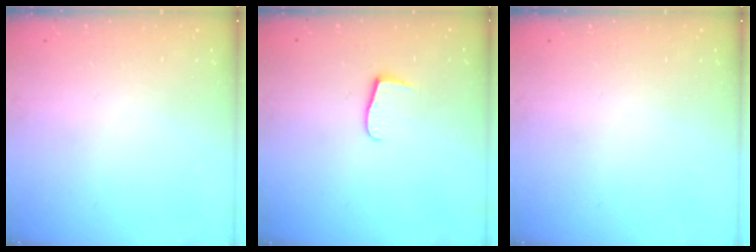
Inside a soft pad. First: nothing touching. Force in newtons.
{"total": 6.5, "press": 6.5, "slide": 0.6}
{"total": 0.0}